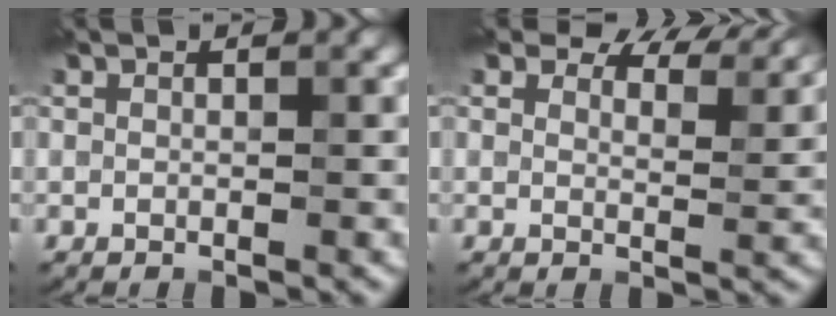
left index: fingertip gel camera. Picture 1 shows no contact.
{"total": 8.1, "force": [6.6, 3.0, 3.5], "torque": [-0.047, 0.008, 0.072]}